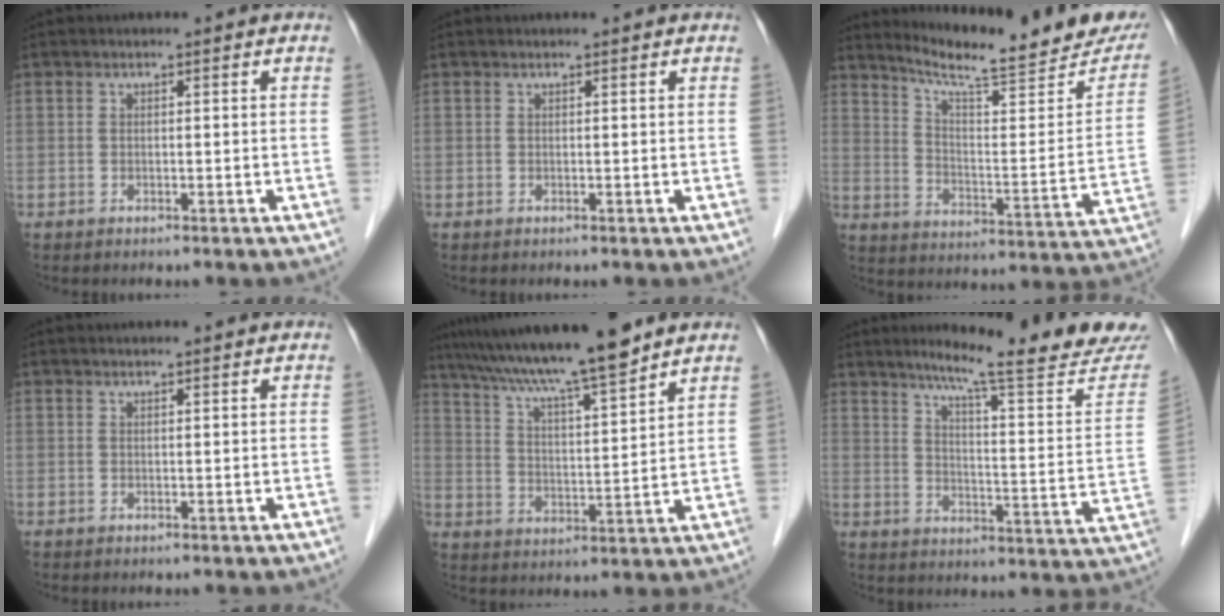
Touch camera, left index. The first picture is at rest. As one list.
[{"total": 0.6, "force": [0.6, 0.0, 0.2], "torque": [-0.006, 0.005, 0.007]}, {"total": 21.4, "force": [18.8, 2.2, 9.9], "torque": [-0.146, -0.054, 0.252]}, {"total": 2.9, "force": [2.8, 0.0, 0.9], "torque": [-0.011, 0.016, 0.031]}, {"total": 14.6, "force": [12.2, -0.4, 8.0], "torque": [-0.137, 0.008, 0.200]}, {"total": 20.6, "force": [18.2, 0.0, 9.6], "torque": [-0.131, -0.075, 0.228]}]